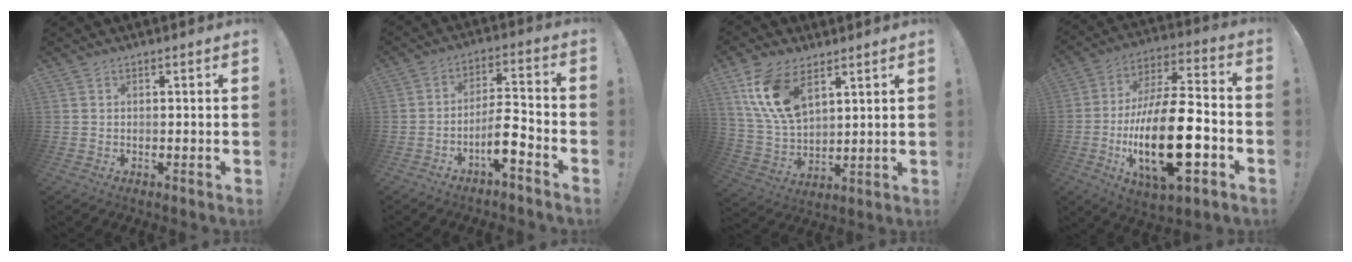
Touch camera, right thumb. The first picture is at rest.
{"total": 9.0, "force": [-4.7, 2.4, 7.4], "torque": [-0.127, 0.021, -0.082]}
{"total": 14.7, "force": [7.6, 8.1, 9.6], "torque": [-0.202, -0.028, 0.144]}
{"total": 25.8, "force": [-7.1, 9.9, 22.7], "torque": [-0.424, 0.028, -0.115]}